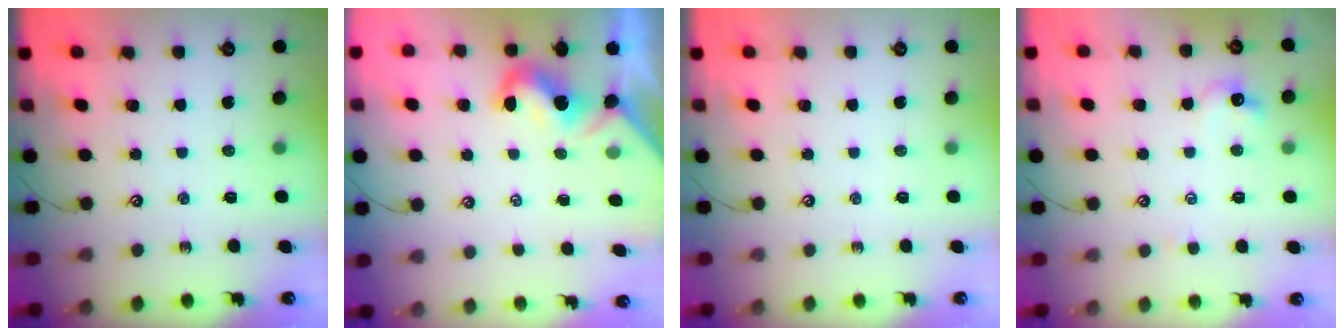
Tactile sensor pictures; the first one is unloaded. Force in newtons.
{"total": 2.0, "press": 2.0, "slide": 0.6}
{"total": 0.0}
{"total": 1.9, "press": 1.9, "slide": 0.5}